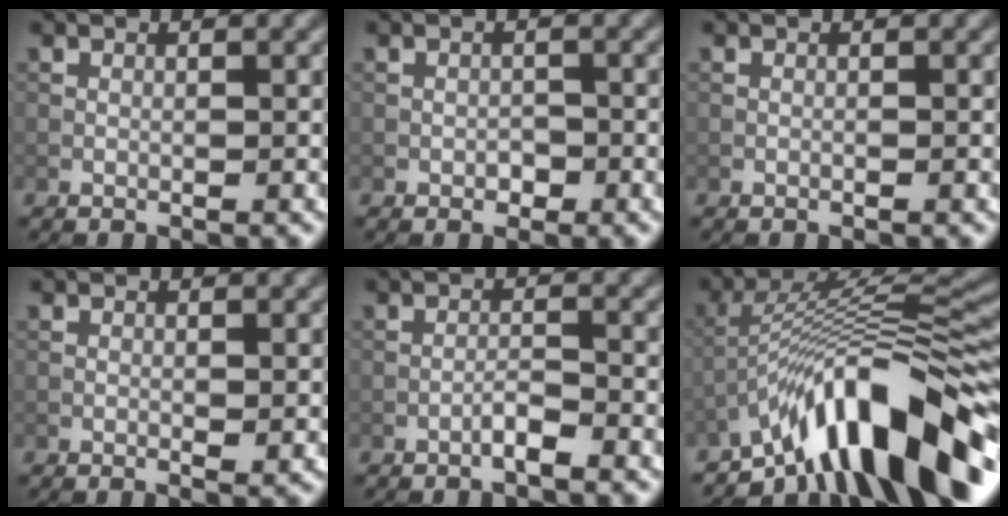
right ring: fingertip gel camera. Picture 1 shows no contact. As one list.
[{"total": 1.0, "force": [-0.5, 0.7, 0.5], "torque": [-0.006, 0.000, -0.009]}, {"total": 0.0}, {"total": 0.8, "force": [-0.1, 0.3, 0.7], "torque": [-0.011, -0.003, -0.002]}, {"total": 1.4, "force": [-1.0, 0.1, 1.0], "torque": [-0.017, 0.005, -0.022]}, {"total": 11.6, "force": [-7.9, 2.4, 8.1], "torque": [-0.118, 0.021, -0.135]}]